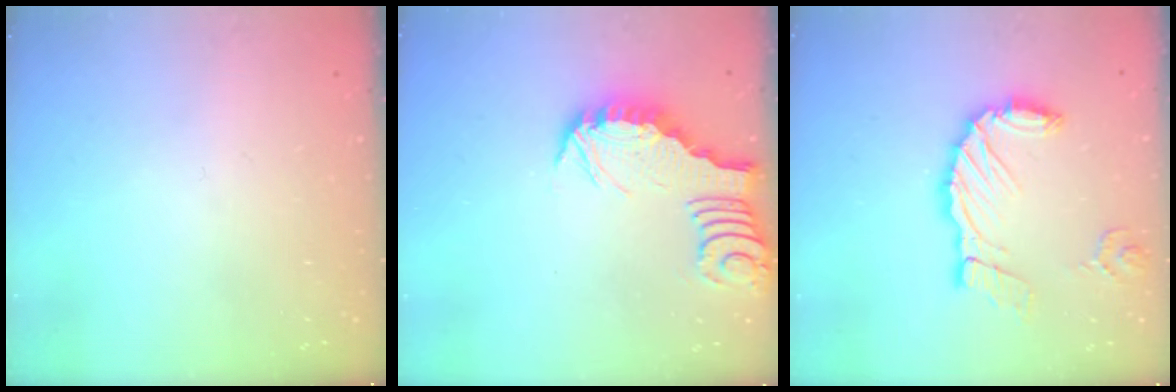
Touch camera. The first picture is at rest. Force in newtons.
{"total": 2.7, "press": 2.7, "slide": 0.1}
{"total": 13.3, "press": 13.2, "slide": 1.6}